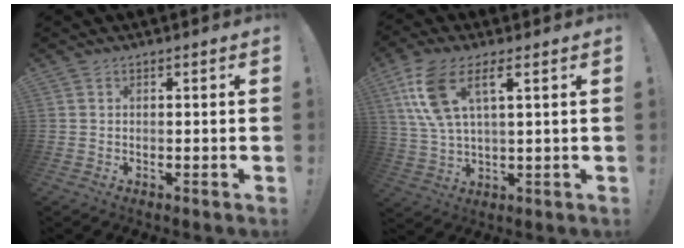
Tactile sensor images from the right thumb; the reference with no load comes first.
{"total": 12.5, "force": [5.2, 4.9, 10.3], "torque": [-0.206, -0.004, 0.096]}